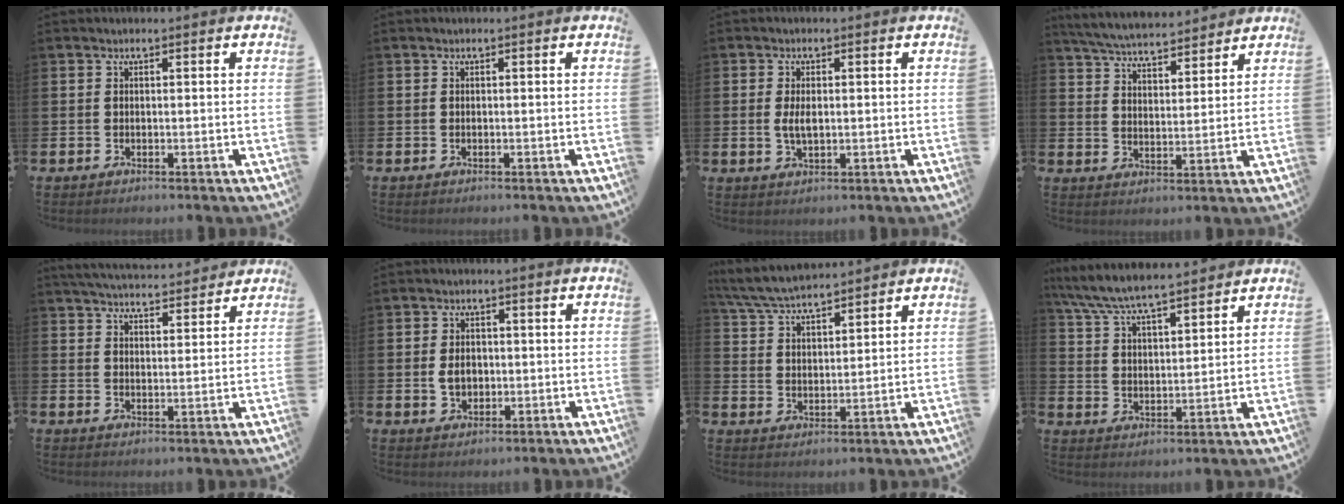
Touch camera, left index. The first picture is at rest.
{"total": 0.0}
{"total": 3.0, "force": [0.2, 1.5, 2.5], "torque": [-0.037, 0.000, -0.001]}
{"total": 5.9, "force": [5.8, 0.8, 1.0], "torque": [-0.043, -0.032, 0.103]}
{"total": 5.0, "force": [4.9, 0.4, 0.3], "torque": [-0.016, -0.030, 0.088]}
{"total": 3.3, "force": [-0.1, 2.4, 2.2], "torque": [-0.022, 0.000, -0.009]}
{"total": 5.9, "force": [5.7, 0.7, 1.1], "torque": [-0.046, -0.028, 0.104]}
{"total": 7.1, "force": [6.8, 0.4, 2.0], "torque": [-0.068, -0.037, 0.122]}